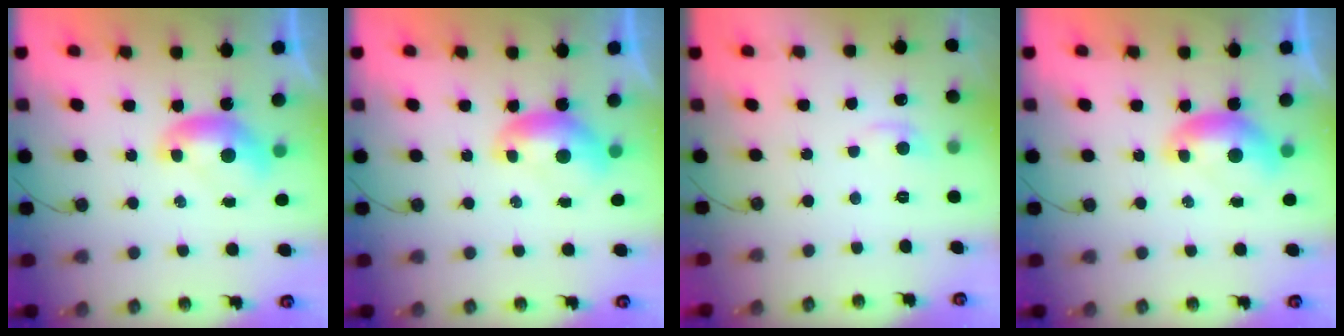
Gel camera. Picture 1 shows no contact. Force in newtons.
{"total": 0.0}
{"total": 1.8, "press": 1.5, "slide": 0.9}
{"total": 0.6, "press": 0.6, "slide": 0.2}